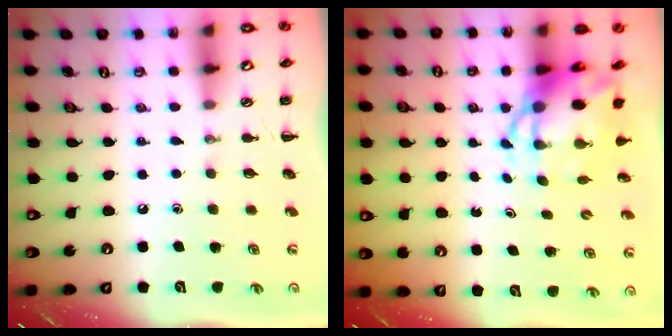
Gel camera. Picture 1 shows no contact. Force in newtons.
{"total": 6.6, "press": 6.4, "slide": 1.8}